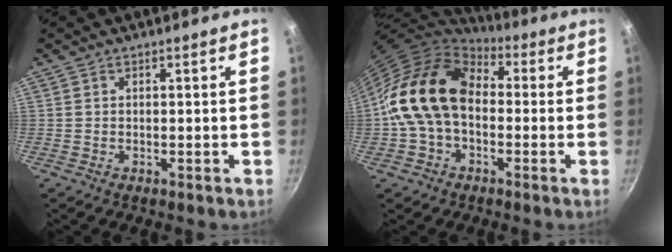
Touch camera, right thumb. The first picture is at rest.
{"total": 16.1, "force": [0.2, 11.4, 11.4], "torque": [-0.177, 0.039, -0.012]}